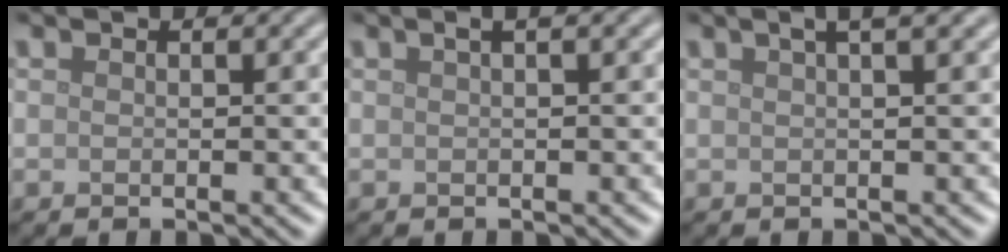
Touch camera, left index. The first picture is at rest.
{"total": 2.2, "force": [0.9, 0.8, 1.9], "torque": [-0.022, 0.005, 0.008]}
{"total": 4.1, "force": [2.4, 1.3, 3.0], "torque": [-0.021, 0.014, 0.011]}